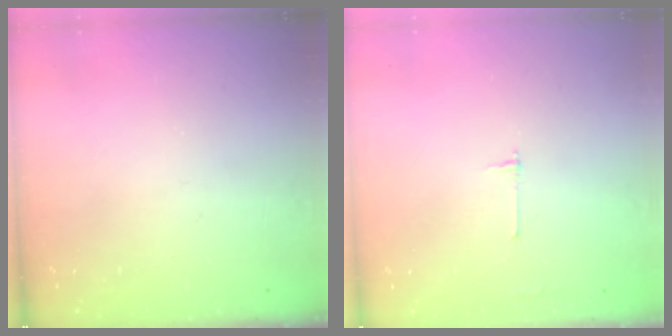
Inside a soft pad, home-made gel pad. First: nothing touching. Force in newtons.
{"total": 2.7, "press": 2.7, "slide": 0.3}